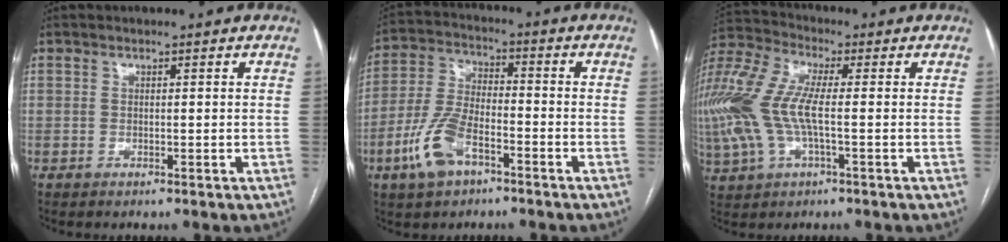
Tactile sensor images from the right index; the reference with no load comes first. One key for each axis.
{"total": 10.0, "fx": -5.2, "fy": 4.3, "fz": 7.5, "tx": -0.178, "ty": 0.003, "tz": -0.099}
{"total": 16.5, "fx": -0.9, "fy": 6.1, "fz": 15.3, "tx": -0.376, "ty": 0.012, "tz": -0.020}